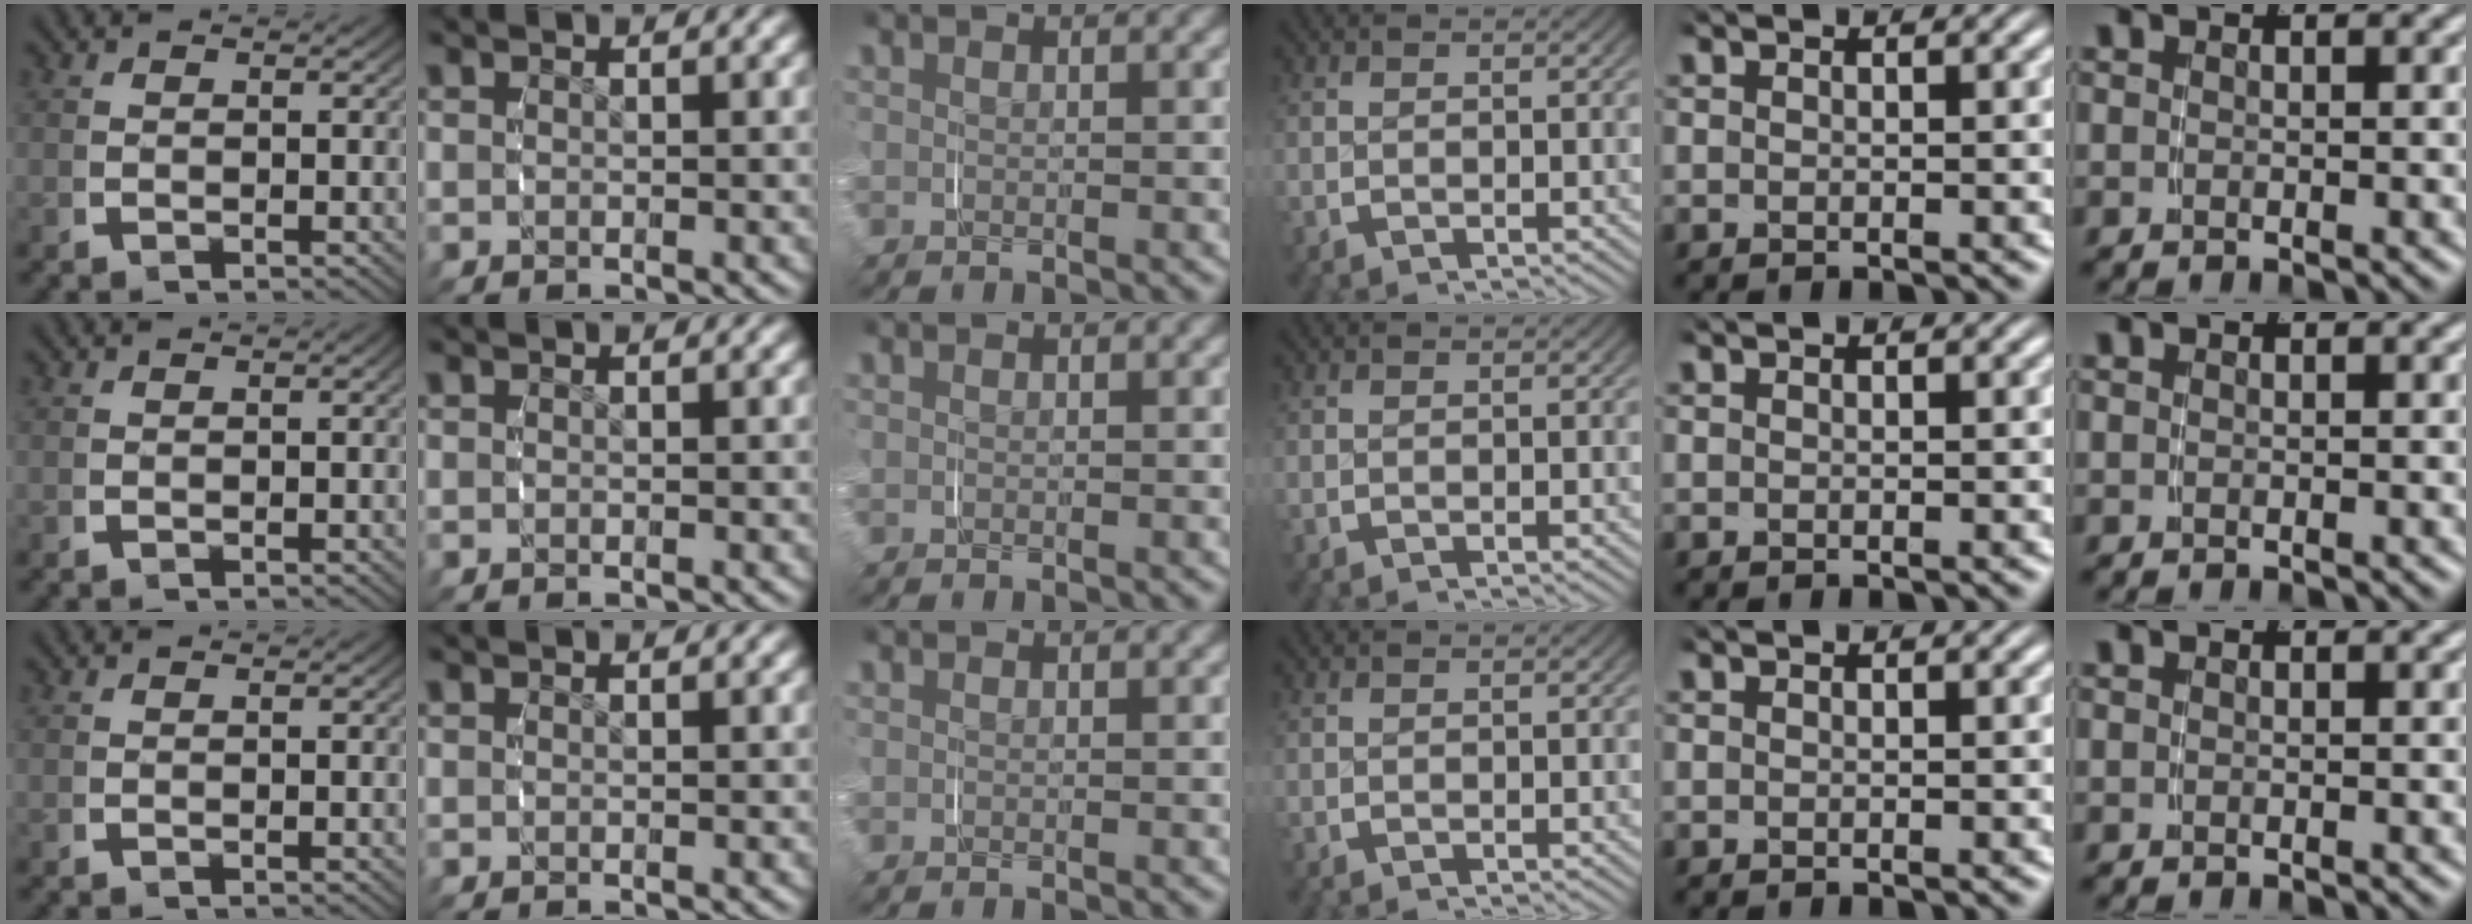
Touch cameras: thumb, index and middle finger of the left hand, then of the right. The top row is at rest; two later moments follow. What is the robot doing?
{"motion": "grasp_and_lifting", "object": "jewelry box"}